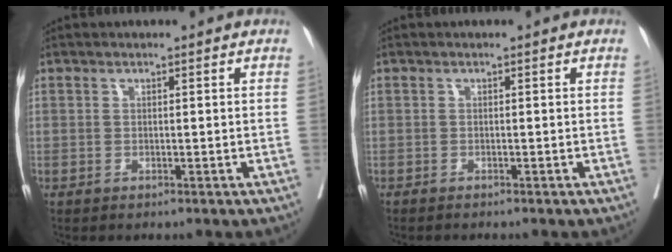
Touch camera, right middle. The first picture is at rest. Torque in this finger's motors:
{"motor_torque": [0.28, -0.40, 0.04, 0.01]}